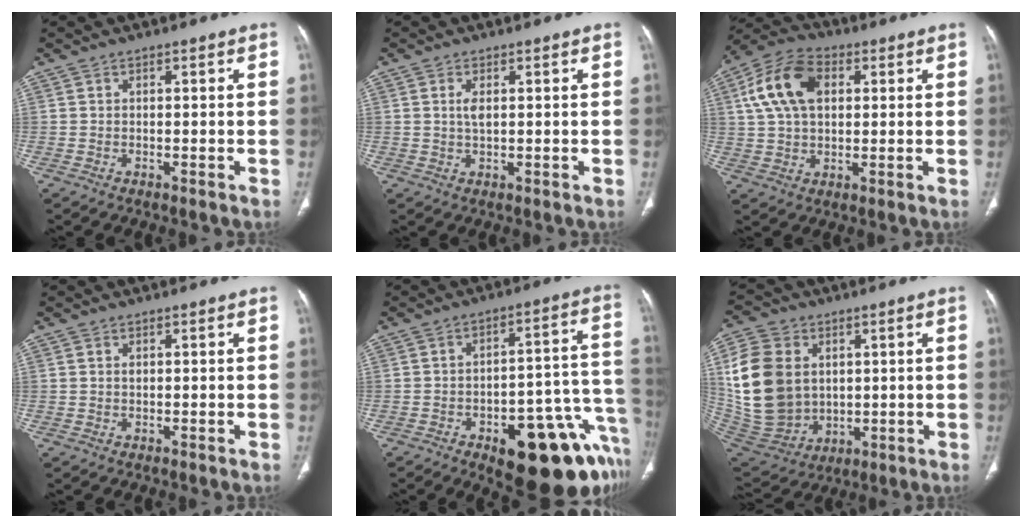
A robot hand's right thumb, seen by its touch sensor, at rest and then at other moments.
{"total": 2.3, "force": [0.5, 1.0, 2.0], "torque": [-0.042, 0.000, 0.013]}
{"total": 13.1, "force": [3.5, 8.3, 9.5], "torque": [-0.174, 0.018, 0.059]}
{"total": 0.7, "force": [0.2, 0.4, 0.5], "torque": [-0.011, 0.004, 0.005]}
{"total": 22.7, "force": [-10.9, 9.4, 17.5], "torque": [-0.137, 0.079, -0.134]}
{"total": 19.1, "force": [3.5, 14.6, 11.7], "torque": [-0.226, -0.012, 0.089]}